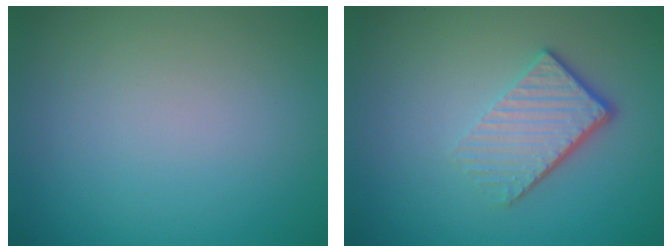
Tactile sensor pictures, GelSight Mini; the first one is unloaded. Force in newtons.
{"total": 4.3, "press": 2.9, "slide": 3.2}